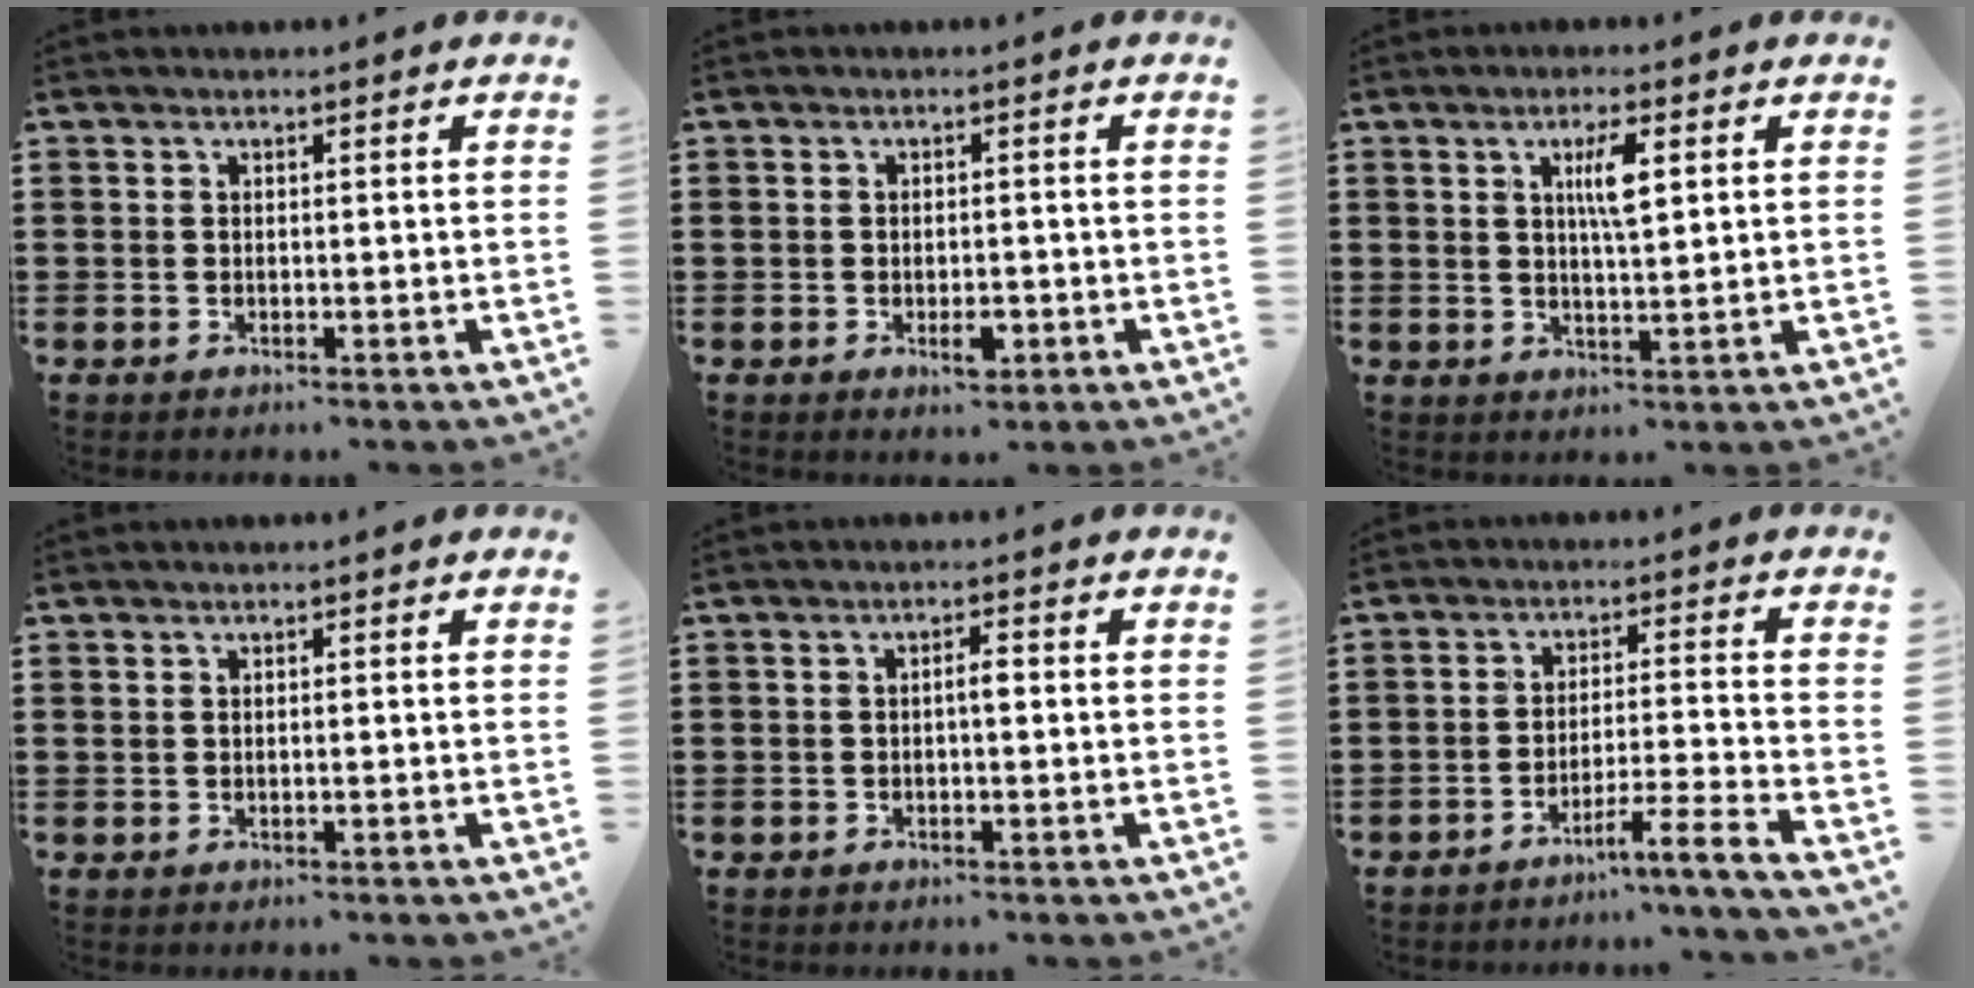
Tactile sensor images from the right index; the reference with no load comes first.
{"total": 2.9, "force": [-1.0, 1.5, 2.2], "torque": [-0.040, 0.003, -0.019]}
{"total": 4.6, "force": [1.4, 1.1, 4.3], "torque": [-0.081, 0.005, 0.019]}
{"total": 0.0}
{"total": 1.6, "force": [-0.2, 0.4, 1.6], "torque": [-0.029, 0.003, -0.004]}
{"total": 5.0, "force": [-4.2, -1.2, 2.4], "torque": [-0.037, -0.015, -0.081]}